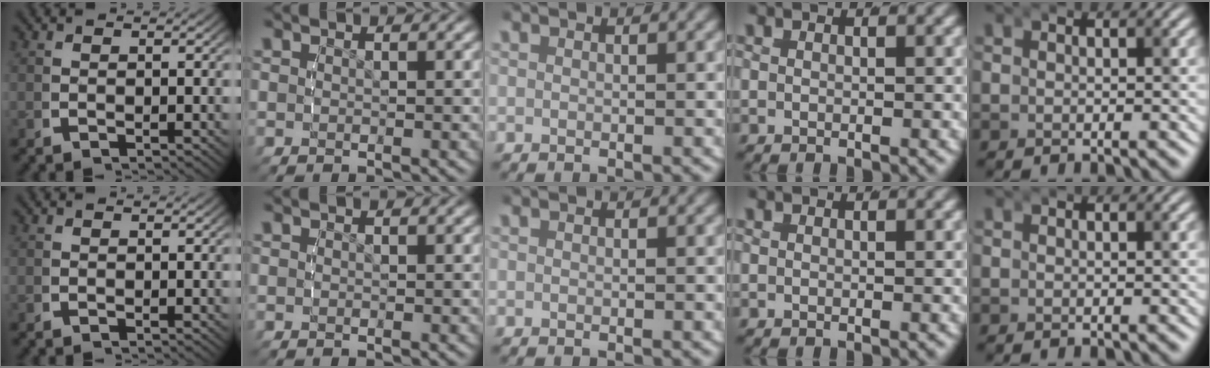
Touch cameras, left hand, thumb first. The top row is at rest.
{}